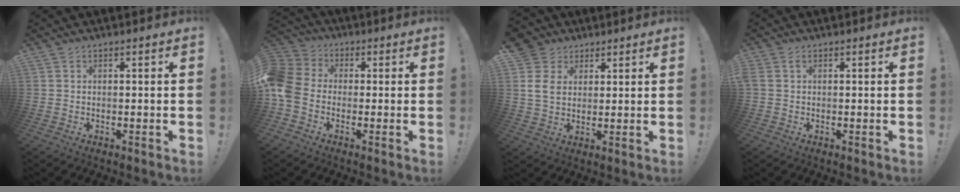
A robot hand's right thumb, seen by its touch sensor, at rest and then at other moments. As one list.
[{"total": 9.2, "force": [-3.1, 6.8, 5.2], "torque": [-0.117, 0.025, -0.057]}, {"total": 8.6, "force": [3.1, 7.1, 3.7], "torque": [-0.062, -0.012, 0.062]}, {"total": 1.0, "force": [0.4, 0.3, 0.9], "torque": [-0.020, 0.002, 0.007]}]